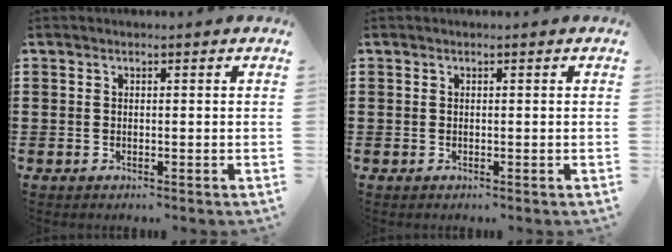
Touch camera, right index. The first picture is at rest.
{"total": 0.0}